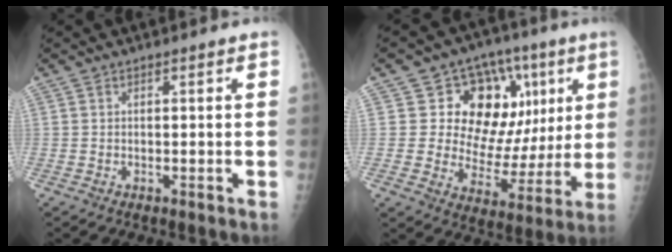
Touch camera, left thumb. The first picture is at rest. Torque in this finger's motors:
{"motor_torque": [0.21, 0.26, 0.63, -0.22, 0.08]}